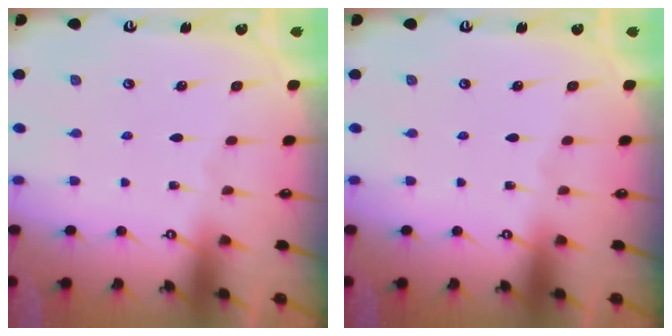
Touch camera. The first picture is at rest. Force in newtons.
{"total": 0.0}